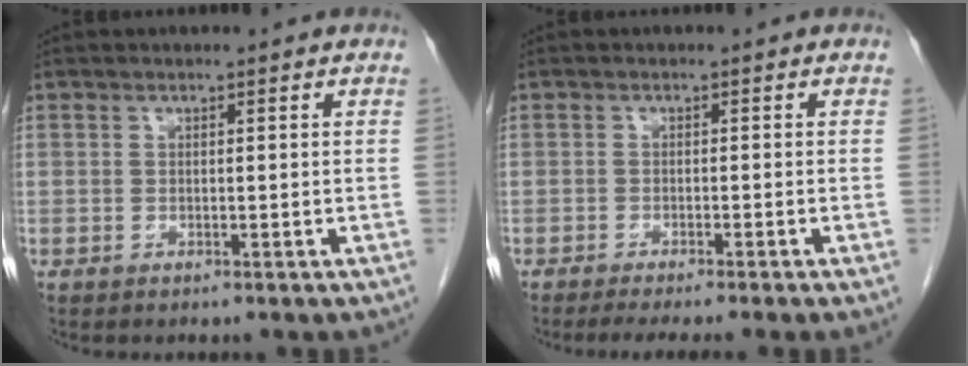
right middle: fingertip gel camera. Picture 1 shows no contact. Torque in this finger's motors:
{"motor_torque": [1.11, -1.00, 0.06, 0.05]}